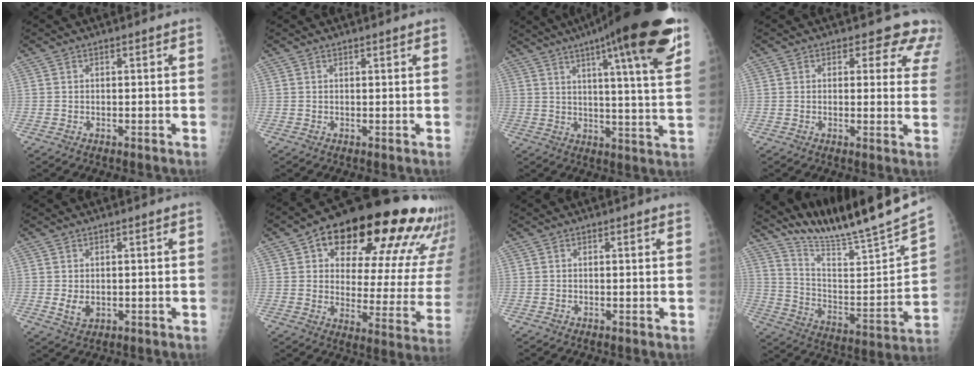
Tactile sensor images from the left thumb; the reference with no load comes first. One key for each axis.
{"total": 1.6, "fx": 1.5, "fy": 0.1, "fz": 0.6, "tx": -0.002, "ty": 0.000, "tz": 0.020}
{"total": 23.9, "fx": 14.2, "fy": 3.3, "fz": 18.9, "tx": -0.265, "ty": -0.036, "tz": 0.192}
{"total": 8.4, "fx": 7.2, "fy": 4.0, "fz": 1.9, "tx": 0.035, "ty": -0.034, "tz": 0.048}
{"total": 3.0, "fx": 0.7, "fy": 1.8, "fz": 2.4, "tx": -0.038, "ty": -0.011, "tz": 0.018}
{"total": 29.8, "fx": 17.2, "fy": 12.3, "fz": 21.0, "tx": -0.256, "ty": -0.033, "tz": 0.232}
{"total": 1.3, "fx": 1.1, "fy": 0.0, "fz": 0.7, "tx": -0.005, "ty": 0.000, "tz": 0.011}
{"total": 23.0, "fx": 20.7, "fy": 0.3, "fz": 10.0, "tx": -0.136, "ty": -0.137, "tz": 0.326}